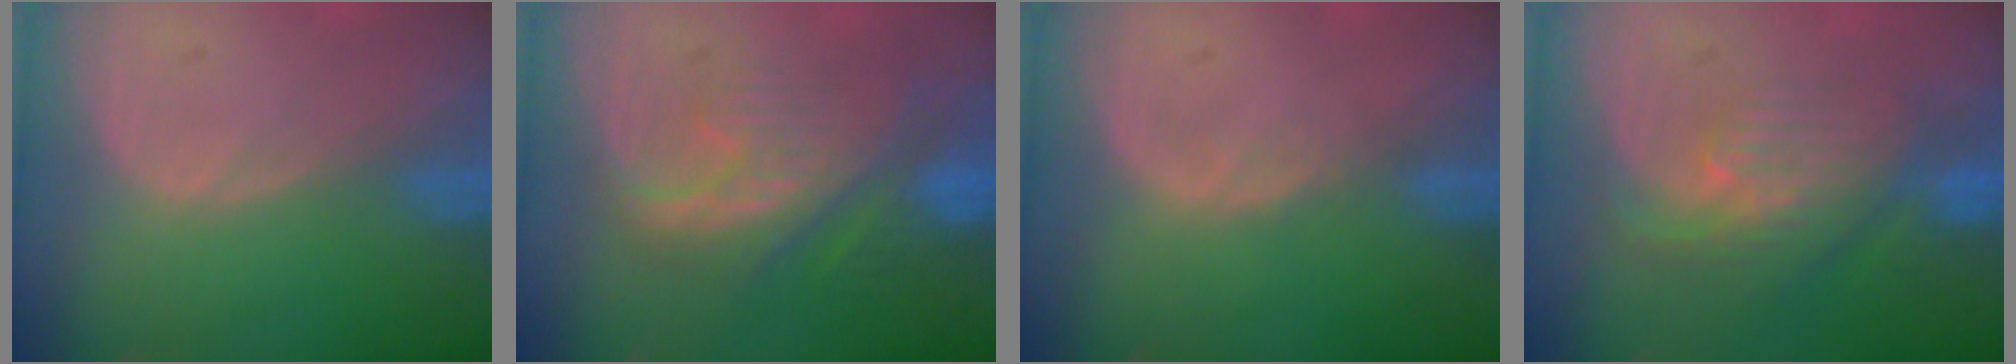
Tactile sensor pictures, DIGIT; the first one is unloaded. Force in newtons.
{"total": 9.4, "press": 8.8, "slide": 3.5}
{"total": 0.9, "press": 0.9, "slide": 0.2}
{"total": 8.0, "press": 7.1, "slide": 3.7}